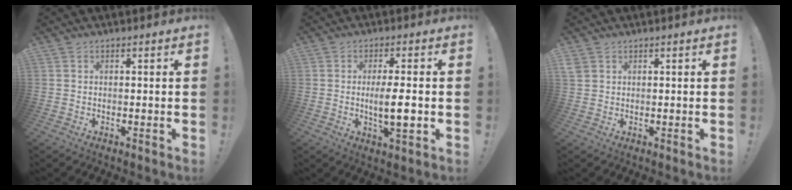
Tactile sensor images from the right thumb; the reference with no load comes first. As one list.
[{"total": 8.1, "force": [-1.1, 1.4, 7.9], "torque": [-0.135, -0.008, -0.024]}, {"total": 2.2, "force": [1.2, 1.6, 0.8], "torque": [-0.009, -0.002, 0.023]}]